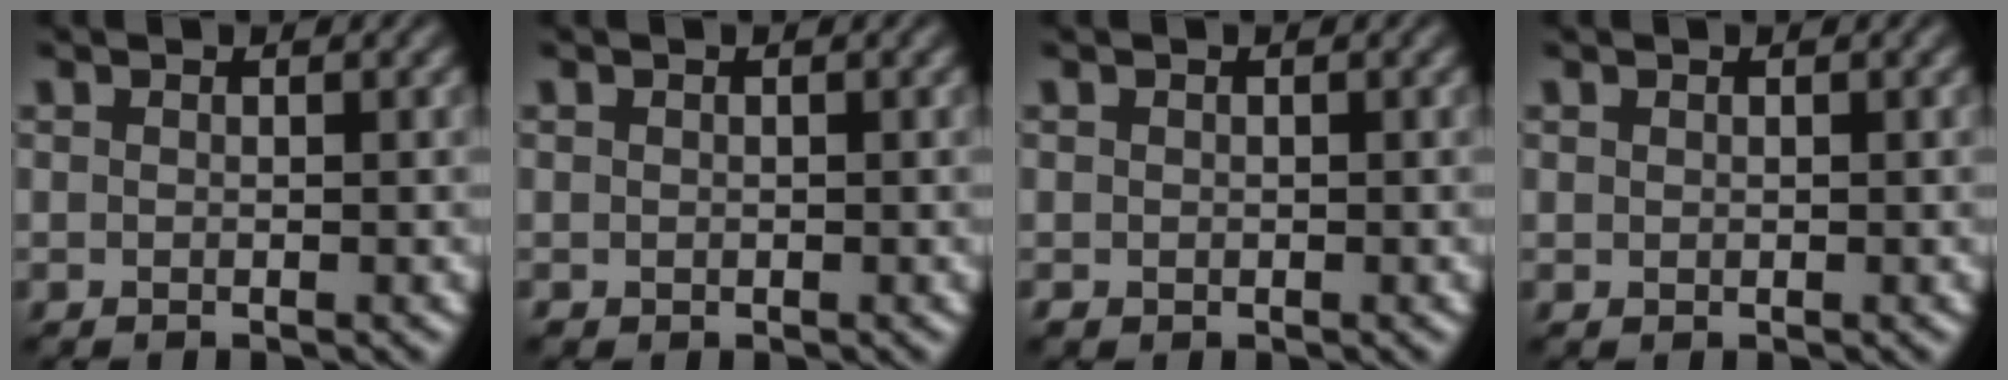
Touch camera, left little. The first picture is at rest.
{"total": 0.6, "force": [0.1, 0.6, 0.0], "torque": [0.006, -0.002, 0.002]}
{"total": 0.9, "force": [0.0, 0.9, 0.1], "torque": [0.002, -0.001, -0.001]}
{"total": 0.5, "force": [0.2, 0.5, 0.0], "torque": [0.003, -0.001, 0.007]}